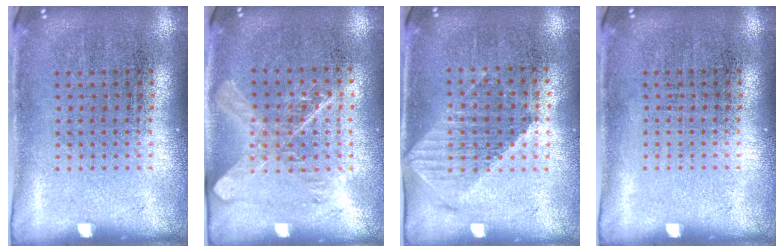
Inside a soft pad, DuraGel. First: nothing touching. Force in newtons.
{"total": 1.5, "press": 1.3, "slide": 0.7}
{"total": 1.1, "press": 1.0, "slide": 0.4}
{"total": 0.0}